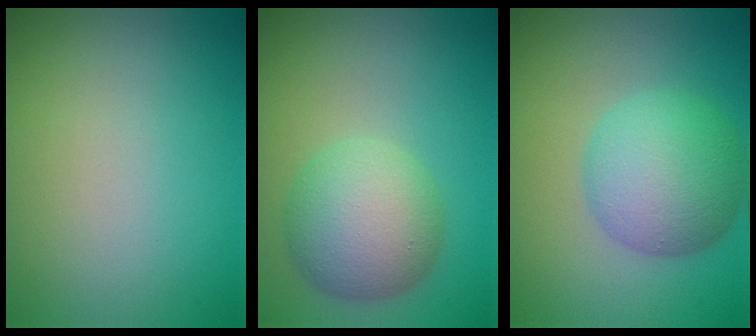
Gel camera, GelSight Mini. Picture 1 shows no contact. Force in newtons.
{"total": 5.9, "press": 5.9, "slide": 0.2}
{"total": 6.6, "press": 6.6, "slide": 0.1}